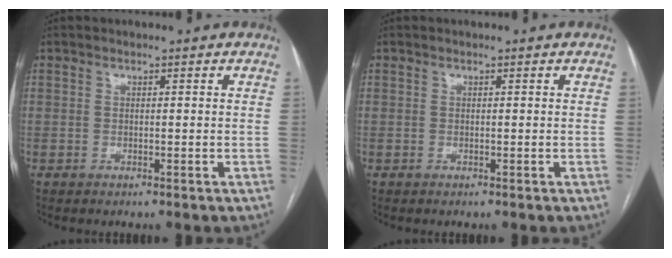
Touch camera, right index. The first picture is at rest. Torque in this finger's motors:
{"motor_torque": [0.00, 0.00, 0.00, 0.00]}